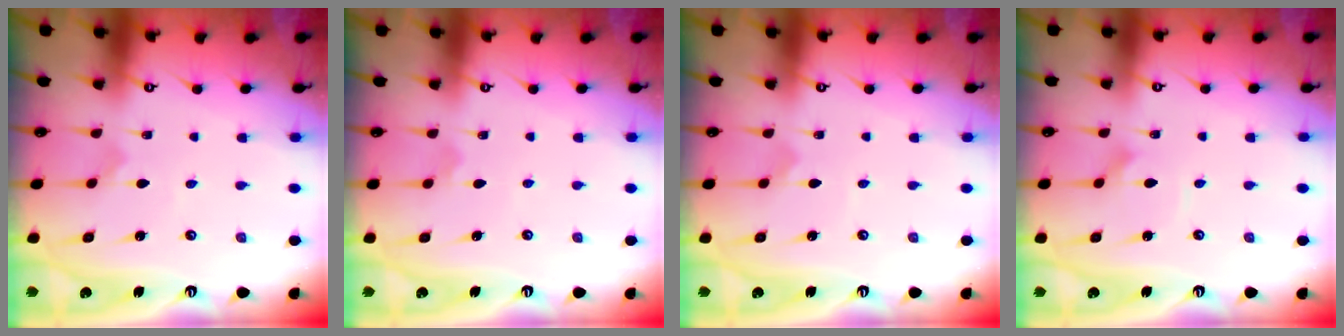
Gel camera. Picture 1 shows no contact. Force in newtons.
{"total": 2.9, "press": 2.9, "slide": 0.1}
{"total": 0.7, "press": 0.7, "slide": 0.0}
{"total": 1.8, "press": 1.8, "slide": 0.0}